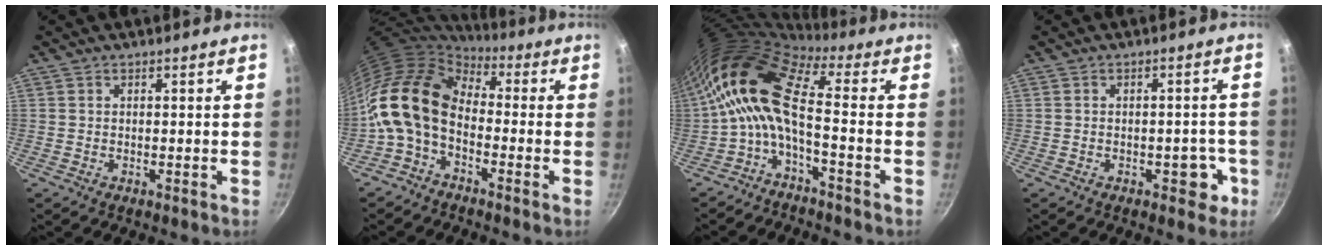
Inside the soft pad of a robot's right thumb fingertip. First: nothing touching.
{"total": 15.0, "force": [-1.5, 10.1, 11.0], "torque": [-0.200, 0.030, -0.050]}
{"total": 13.6, "force": [-0.6, 5.6, 12.4], "torque": [-0.263, 0.027, -0.028]}
{"total": 4.7, "force": [-1.8, 2.8, 3.3], "torque": [-0.008, 0.018, -0.020]}